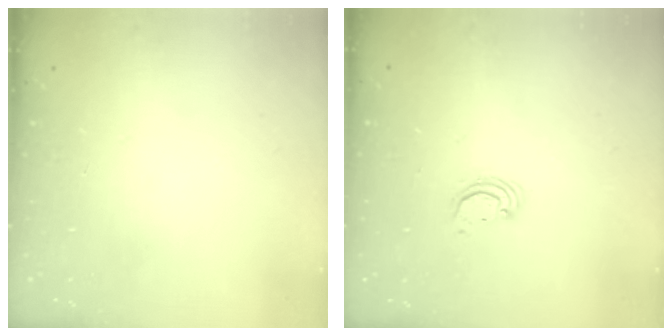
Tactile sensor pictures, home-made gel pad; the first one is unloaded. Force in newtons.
{"total": 2.7, "press": 2.7, "slide": 0.1}